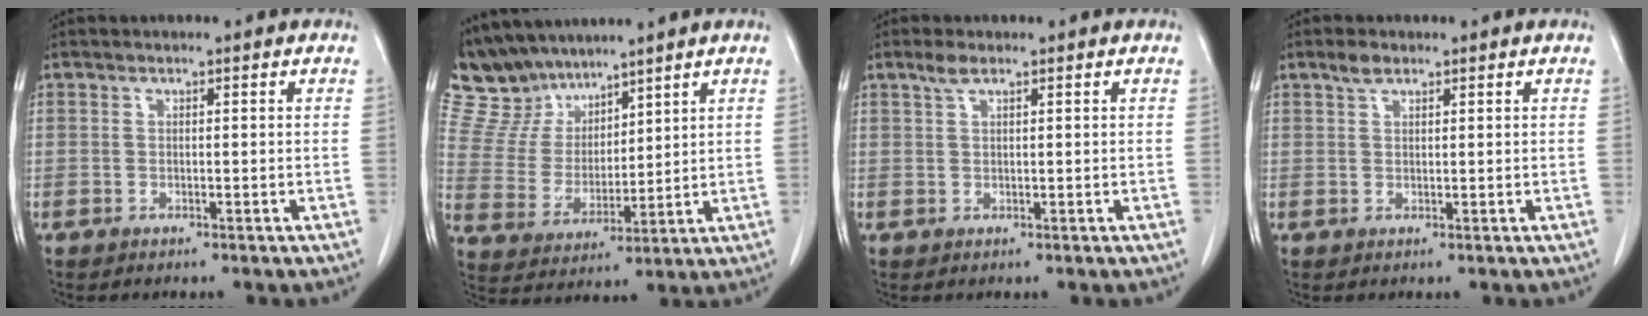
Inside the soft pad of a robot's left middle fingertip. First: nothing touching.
{"total": 10.1, "force": [9.1, 4.2, 1.4], "torque": [-0.047, 0.018, 0.191]}
{"total": 1.9, "force": [1.3, 0.3, 1.3], "torque": [-0.032, 0.007, 0.028]}
{"total": 2.0, "force": [1.4, 0.8, 1.1], "torque": [-0.025, 0.005, 0.028]}